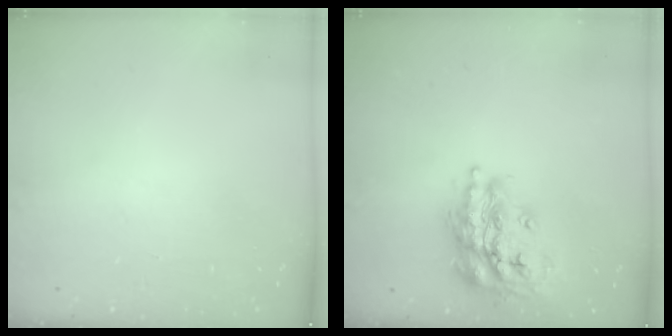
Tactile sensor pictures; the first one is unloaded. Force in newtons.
{"total": 17.7, "press": 17.6, "slide": 1.5}